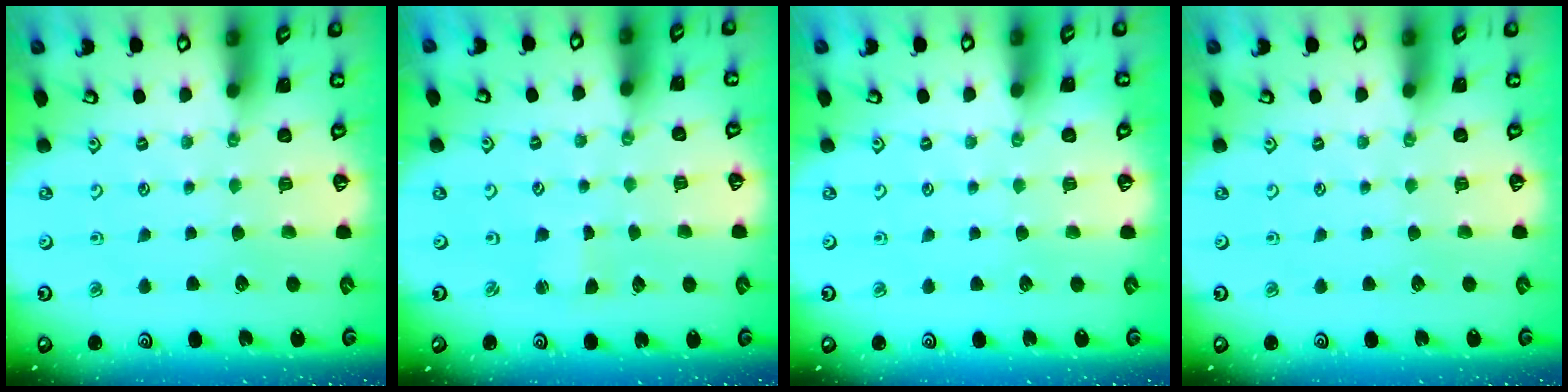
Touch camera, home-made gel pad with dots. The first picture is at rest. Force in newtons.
{"total": 1.5, "press": 1.4, "slide": 0.3}
{"total": 0.0}
{"total": 0.0}